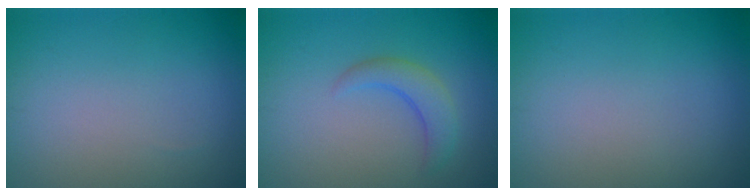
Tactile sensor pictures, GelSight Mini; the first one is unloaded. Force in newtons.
{"total": 2.3, "press": 2.3, "slide": 0.4}
{"total": 0.0}